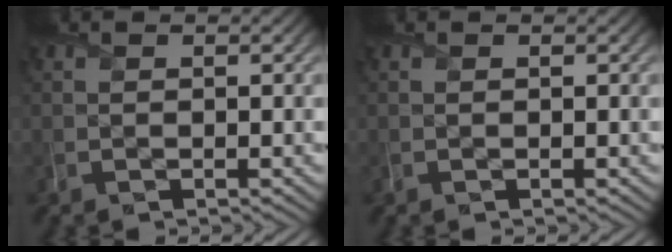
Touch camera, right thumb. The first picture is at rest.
{"total": 0.0}